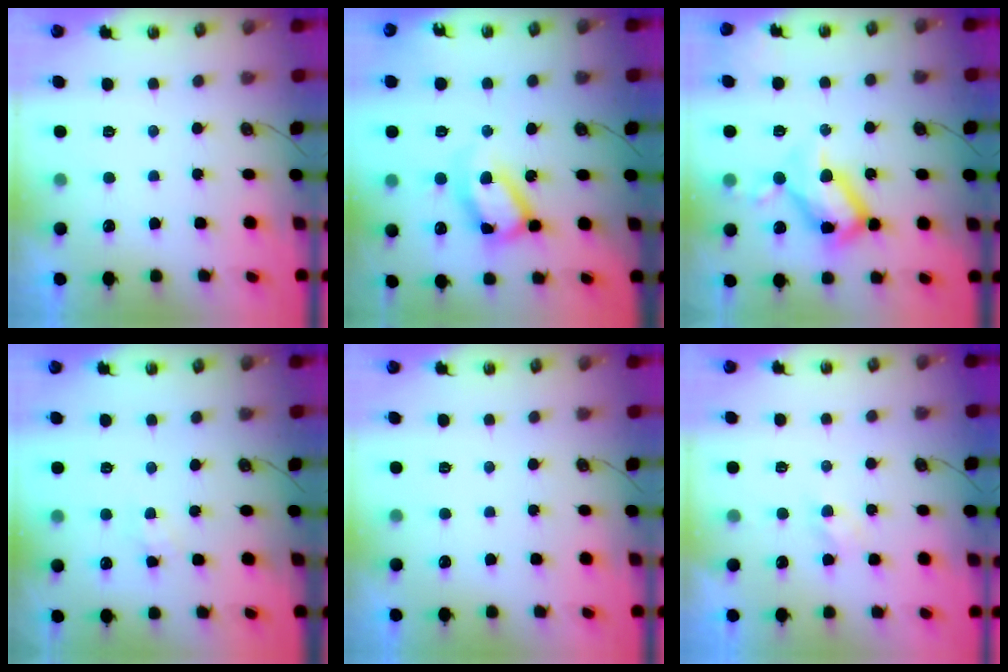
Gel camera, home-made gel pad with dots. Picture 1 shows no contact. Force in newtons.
{"total": 18.5, "press": 18.4, "slide": 1.6}
{"total": 20.1, "press": 20.0, "slide": 1.8}
{"total": 3.5, "press": 3.5, "slide": 0.6}
{"total": 0.0}
{"total": 2.8, "press": 2.7, "slide": 0.6}